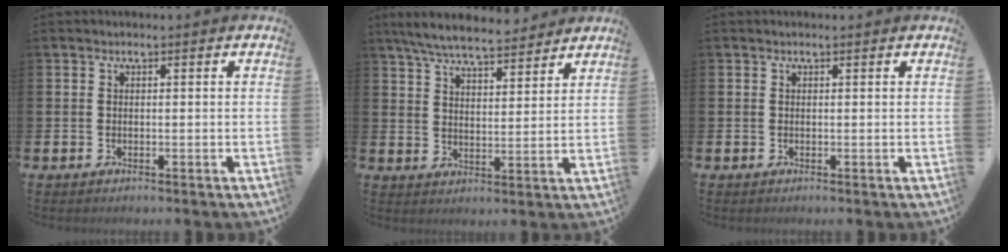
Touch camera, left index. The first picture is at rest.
{"total": 7.0, "force": [6.6, 1.0, 2.2], "torque": [-0.063, -0.030, 0.118]}
{"total": 0.0}